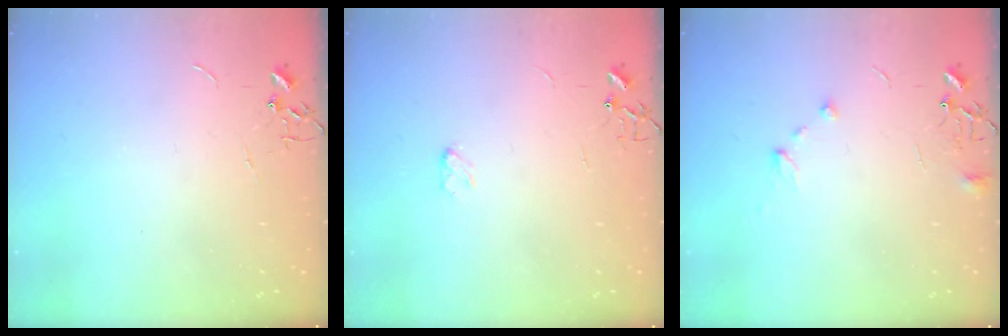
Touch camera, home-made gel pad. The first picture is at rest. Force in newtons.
{"total": 2.9, "press": 2.9, "slide": 0.5}
{"total": 8.3, "press": 8.2, "slide": 0.5}